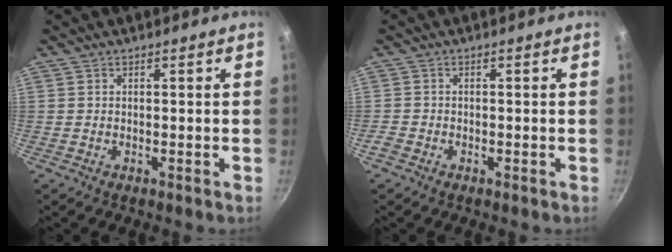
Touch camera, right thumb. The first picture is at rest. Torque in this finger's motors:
{"motor_torque": [0.30, -0.10, 0.36, -0.23, 0.00]}